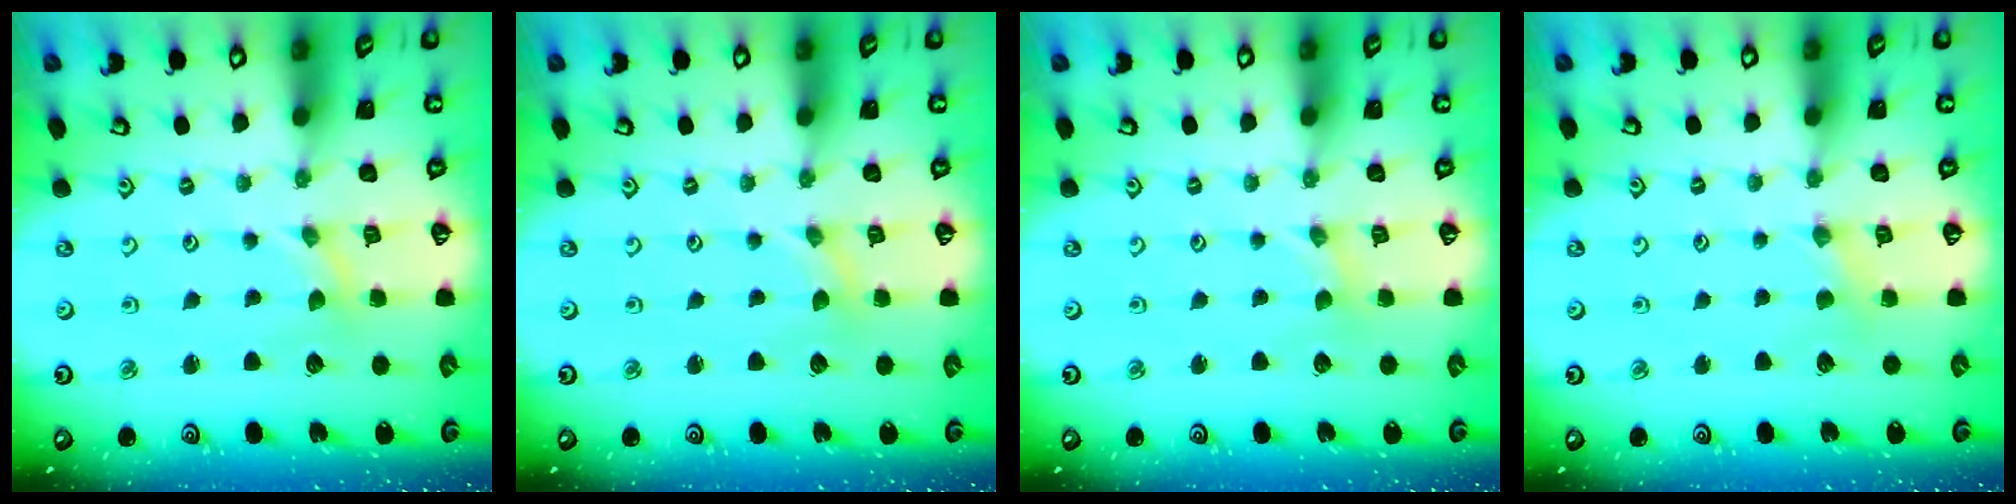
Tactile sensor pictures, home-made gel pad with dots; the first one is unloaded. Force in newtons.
{"total": 0.0}
{"total": 0.0}
{"total": 2.8, "press": 2.7, "slide": 0.5}